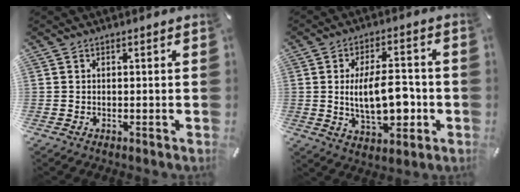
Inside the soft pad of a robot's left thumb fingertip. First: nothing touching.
{"total": 14.1, "force": [-1.2, 7.3, 12.0], "torque": [-0.199, -0.002, -0.021]}